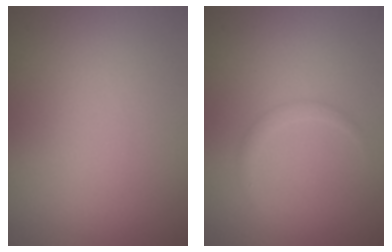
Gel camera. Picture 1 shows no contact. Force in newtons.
{"total": 0.9, "press": 0.9, "slide": 0.1}